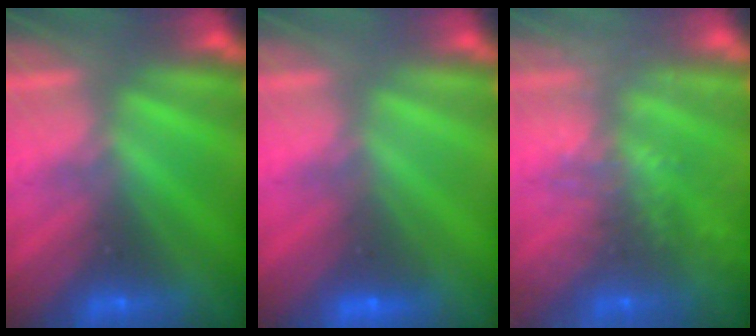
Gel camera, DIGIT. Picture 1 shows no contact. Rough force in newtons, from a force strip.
{"total": 2.0}
{"total": 7.0}